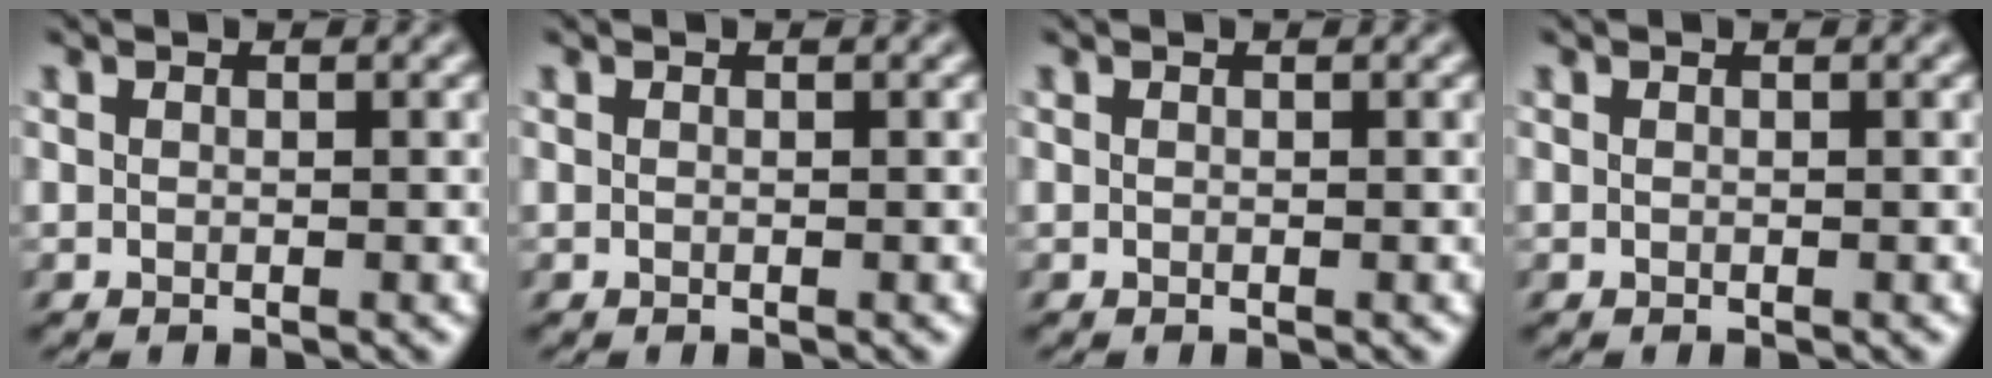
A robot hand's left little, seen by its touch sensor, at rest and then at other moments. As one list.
[{"total": 0.0}, {"total": 0.0}, {"total": 0.0}]